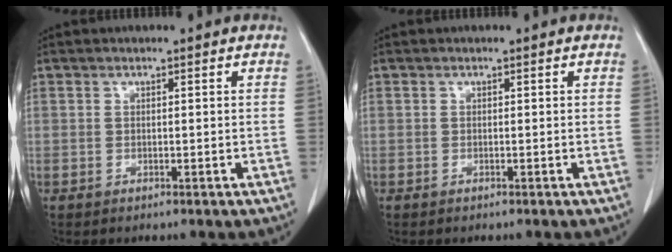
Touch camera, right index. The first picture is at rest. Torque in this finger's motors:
{"motor_torque": [0.02, -0.02, 0.00, 0.02]}